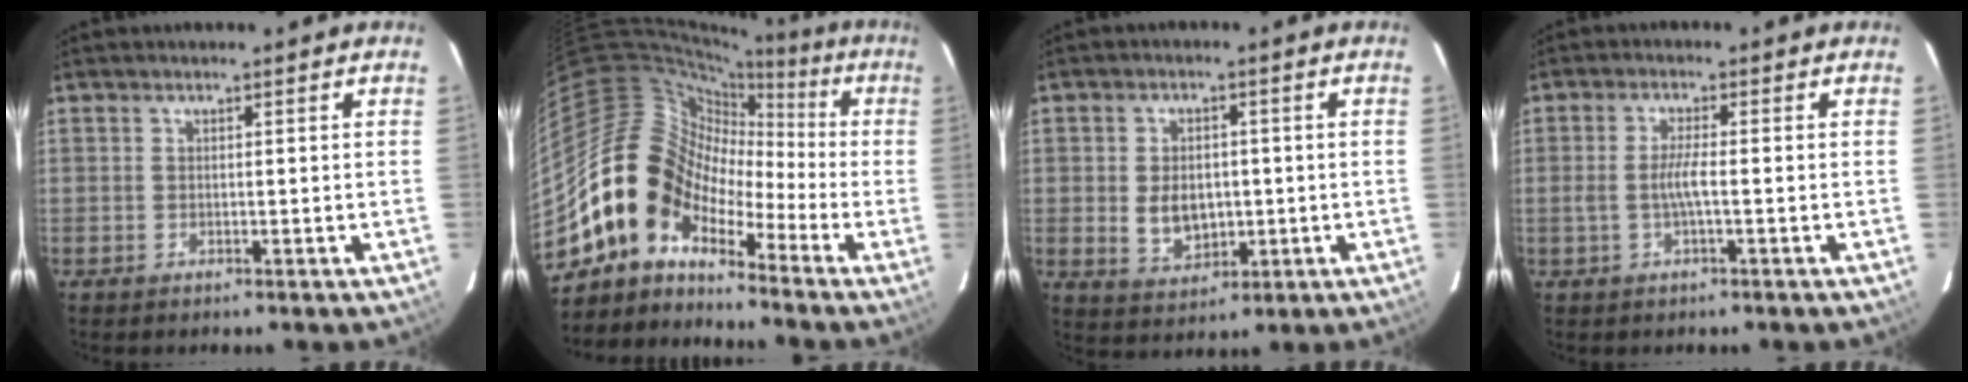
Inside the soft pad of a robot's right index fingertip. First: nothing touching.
{"total": 12.6, "force": [-8.2, 8.6, 4.1], "torque": [-0.076, 0.034, -0.175]}
{"total": 7.1, "force": [-0.5, 5.0, 4.9], "torque": [-0.095, -0.002, 0.003]}
{"total": 3.5, "force": [-0.8, 0.0, 3.4], "torque": [-0.067, 0.000, -0.013]}